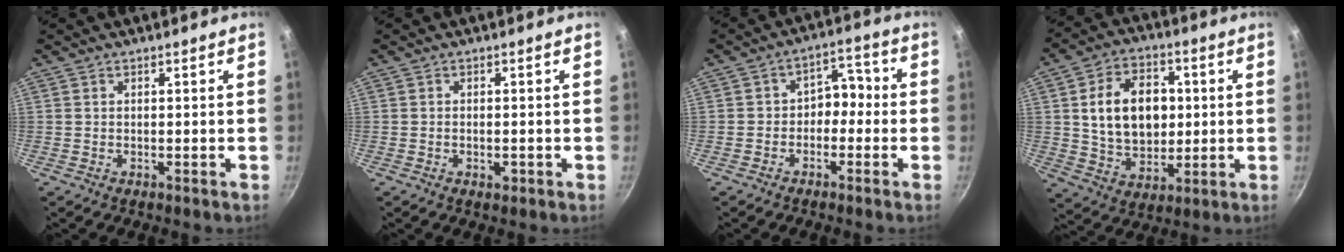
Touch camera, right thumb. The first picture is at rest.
{"total": 1.6, "force": [-0.6, 0.9, 1.2], "torque": [-0.018, 0.001, -0.011]}
{"total": 6.0, "force": [-1.4, 4.5, 3.7], "torque": [-0.006, 0.036, -0.035]}
{"total": 15.6, "force": [1.9, 11.2, 10.8], "torque": [-0.151, 0.004, 0.036]}